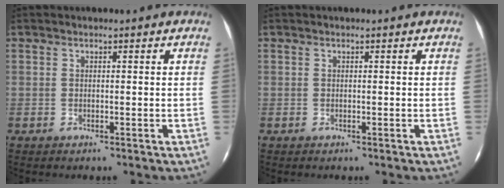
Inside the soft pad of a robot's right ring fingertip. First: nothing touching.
{"total": 0.0}